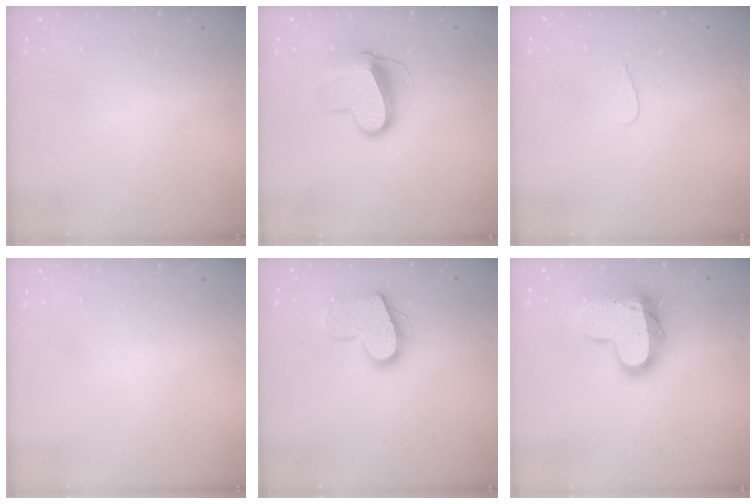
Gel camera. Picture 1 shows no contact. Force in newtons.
{"total": 10.9, "press": 10.8, "slide": 1.3}
{"total": 3.4, "press": 3.4, "slide": 0.3}
{"total": 0.0}
{"total": 14.9, "press": 14.9, "slide": 1.0}
{"total": 16.3, "press": 16.2, "slide": 1.4}